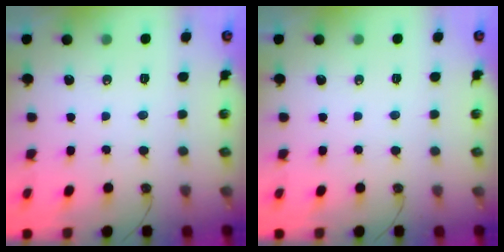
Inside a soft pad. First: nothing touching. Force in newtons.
{"total": 0.0}